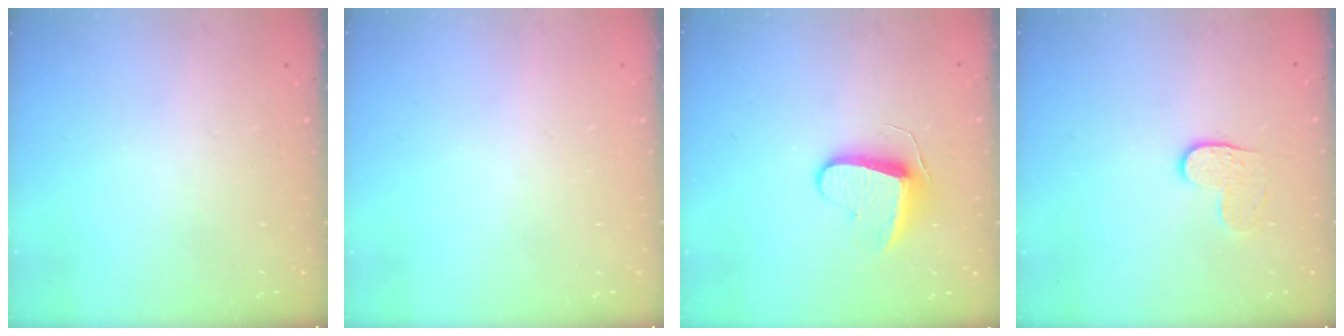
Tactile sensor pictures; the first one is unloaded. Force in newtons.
{"total": 0.0}
{"total": 8.7, "press": 8.7, "slide": 0.5}
{"total": 4.0, "press": 3.9, "slide": 0.4}